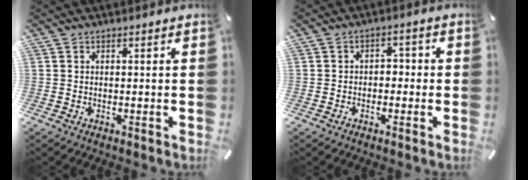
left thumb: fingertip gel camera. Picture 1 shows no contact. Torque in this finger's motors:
{"motor_torque": [-0.07, -0.10, -0.26, 0.04, 0.03]}